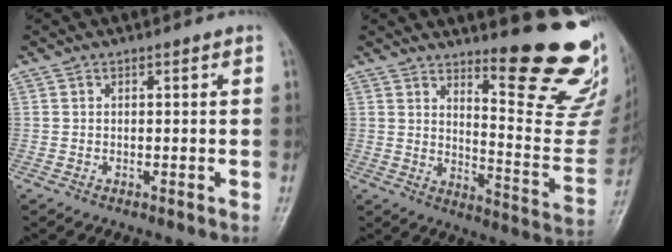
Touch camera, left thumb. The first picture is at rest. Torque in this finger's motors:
{"motor_torque": [4.44, 0.58, 1.42, -1.35, 0.09]}